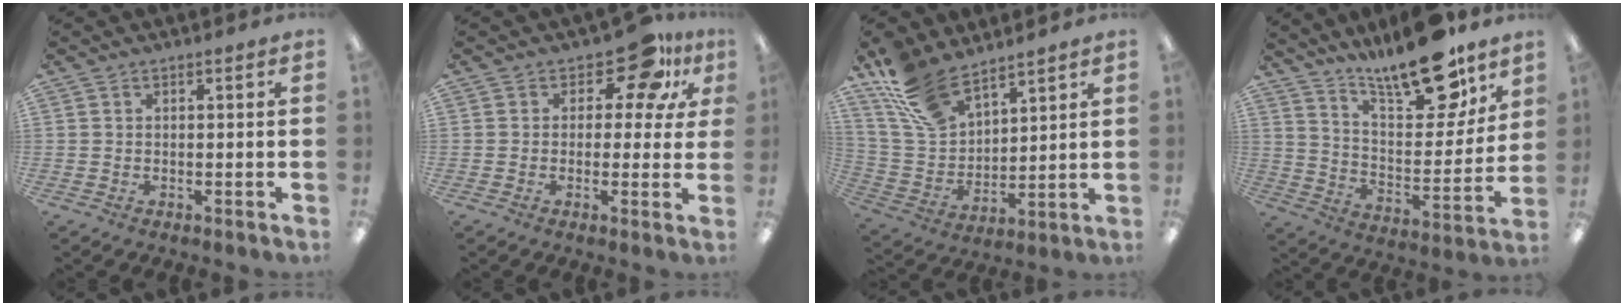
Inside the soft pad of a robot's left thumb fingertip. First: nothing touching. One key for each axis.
{"total": 10.7, "fx": 6.4, "fy": 5.4, "fz": 6.7, "tx": -0.091, "ty": -0.039, "tz": 0.110}
{"total": 15.5, "fx": 12.0, "fy": 7.2, "fz": 6.8, "tx": -0.158, "ty": -0.054, "tz": 0.231}
{"total": 20.3, "fx": 15.7, "fy": 6.4, "fz": 11.2, "tx": -0.177, "ty": -0.102, "tz": 0.263}